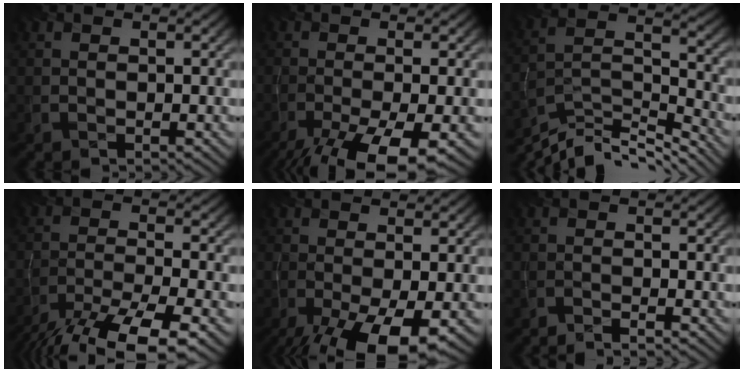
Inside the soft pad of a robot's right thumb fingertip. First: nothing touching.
{"total": 11.7, "force": [-6.7, 3.0, 9.1], "torque": [-0.131, -0.020, -0.108]}
{"total": 11.4, "force": [-10.5, 1.9, 3.9], "torque": [-0.057, -0.007, -0.200]}
{"total": 11.5, "force": [-9.5, 1.4, 6.4], "torque": [-0.094, -0.009, -0.163]}
{"total": 11.4, "force": [-5.6, 3.4, 9.4], "torque": [-0.142, -0.010, -0.090]}
{"total": 1.8, "force": [-1.8, -0.4, 0.0], "torque": [0.004, -0.005, -0.040]}